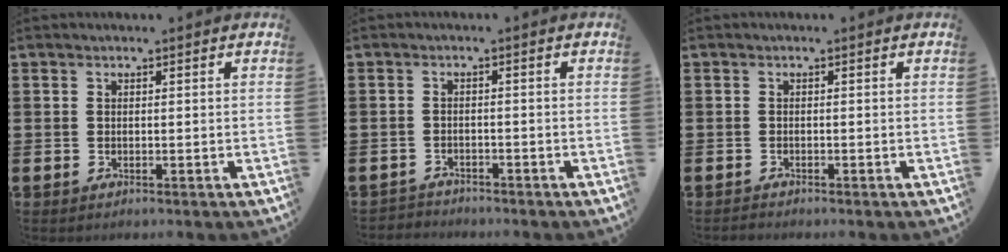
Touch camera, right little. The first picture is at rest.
{"total": 1.4, "force": [-1.4, 0.2, -0.2], "torque": [0.000, 0.003, -0.031]}
{"total": 0.8, "force": [-0.8, 0.0, -0.1], "torque": [0.000, 0.000, -0.016]}